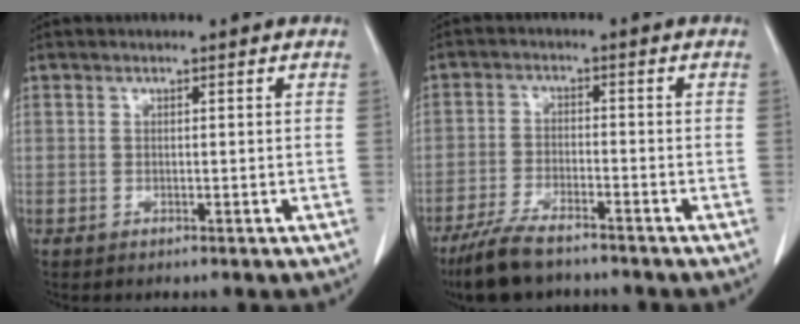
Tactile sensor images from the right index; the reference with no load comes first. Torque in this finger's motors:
{"motor_torque": [0.52, -0.51, 0.27, 0.06]}